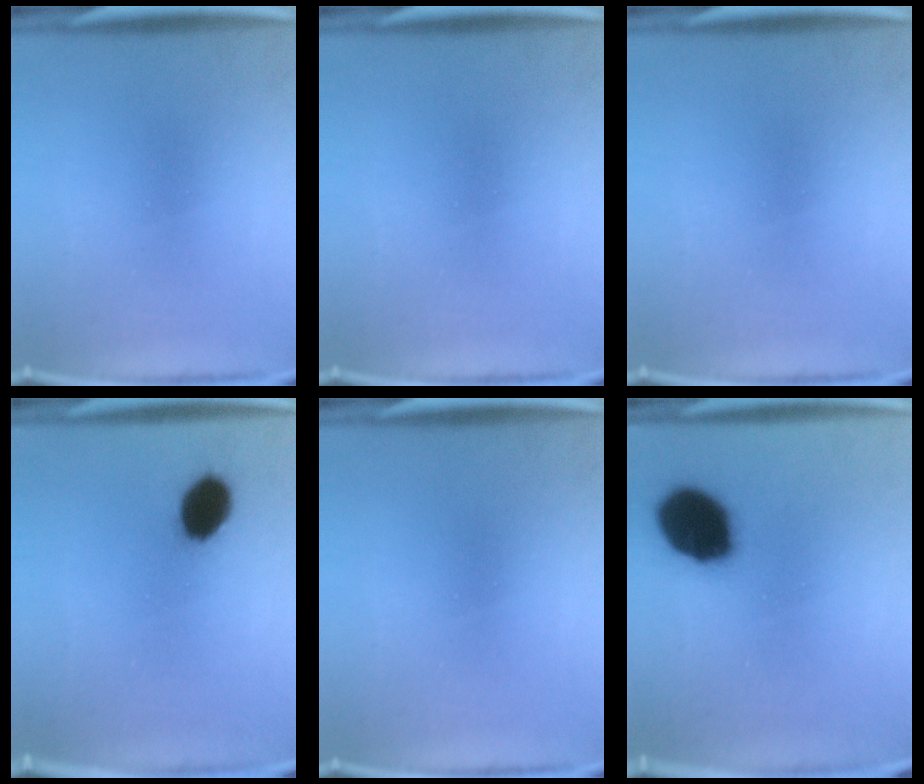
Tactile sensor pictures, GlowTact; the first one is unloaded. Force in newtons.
{"total": 0.0}
{"total": 0.0}
{"total": 8.1}
{"total": 0.0}
{"total": 17.3}